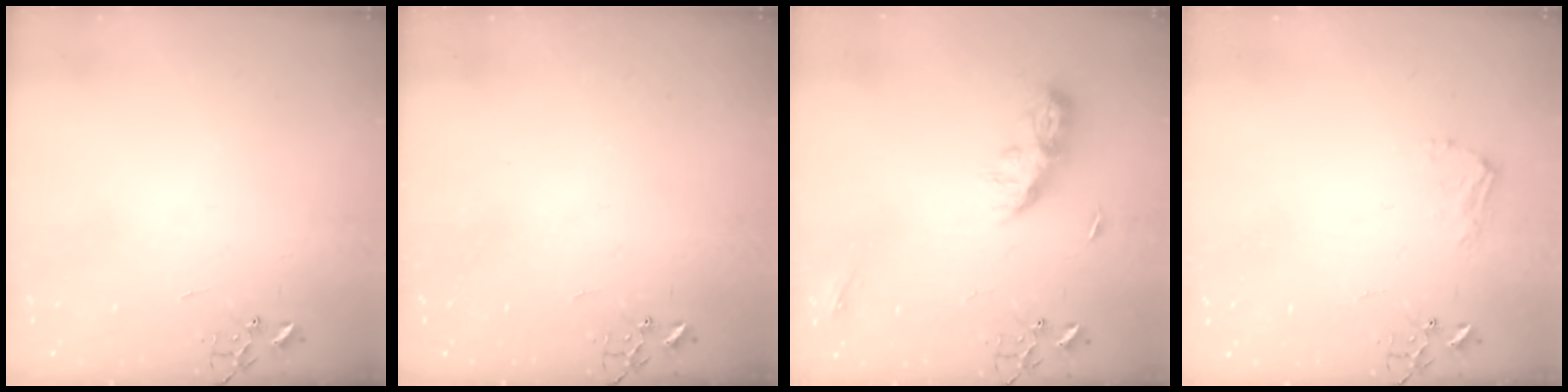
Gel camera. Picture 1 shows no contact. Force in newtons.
{"total": 0.0}
{"total": 8.7, "press": 8.7, "slide": 0.4}
{"total": 9.0, "press": 8.9, "slide": 0.9}